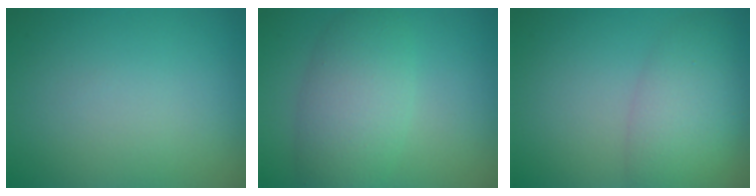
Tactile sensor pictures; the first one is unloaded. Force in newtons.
{"total": 5.1, "press": 5.1, "slide": 0.5}
{"total": 4.9, "press": 4.9, "slide": 0.1}